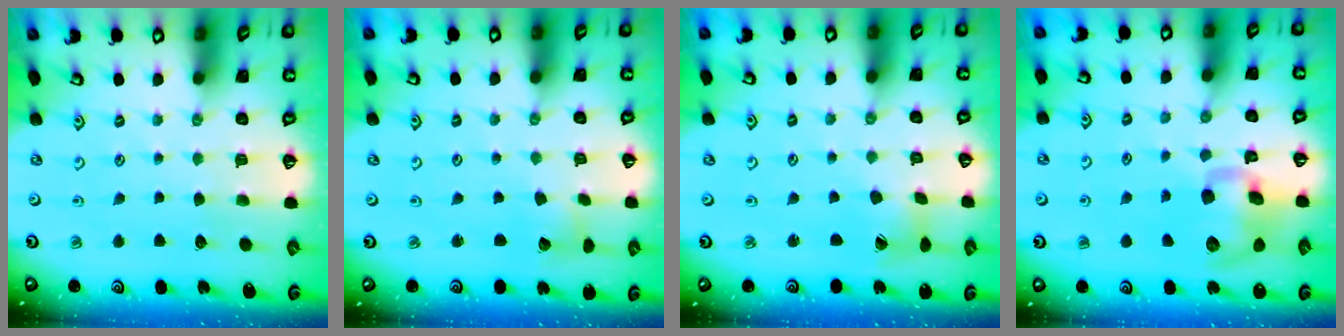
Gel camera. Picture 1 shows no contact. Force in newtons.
{"total": 1.9, "press": 1.9, "slide": 0.3}
{"total": 5.3, "press": 5.2, "slide": 0.5}
{"total": 11.5, "press": 11.4, "slide": 2.0}